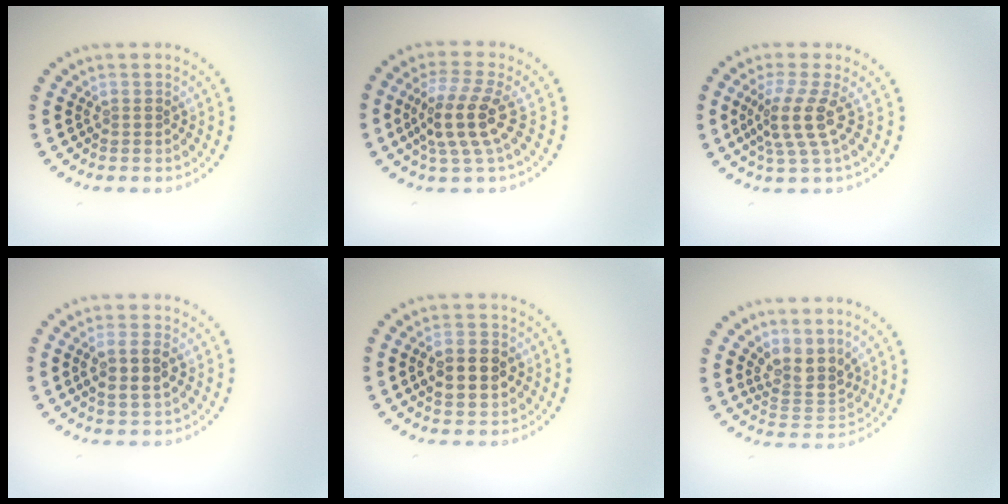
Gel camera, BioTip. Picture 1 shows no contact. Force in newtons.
{"total": 4.4, "press": 3.7, "slide": 2.3}
{"total": 3.7, "press": 2.8, "slide": 2.4}
{"total": 2.8, "press": 2.7, "slide": 0.8}
{"total": 4.6, "press": 4.6, "slide": 0.2}
{"total": 3.2, "press": 2.6, "slide": 1.9}